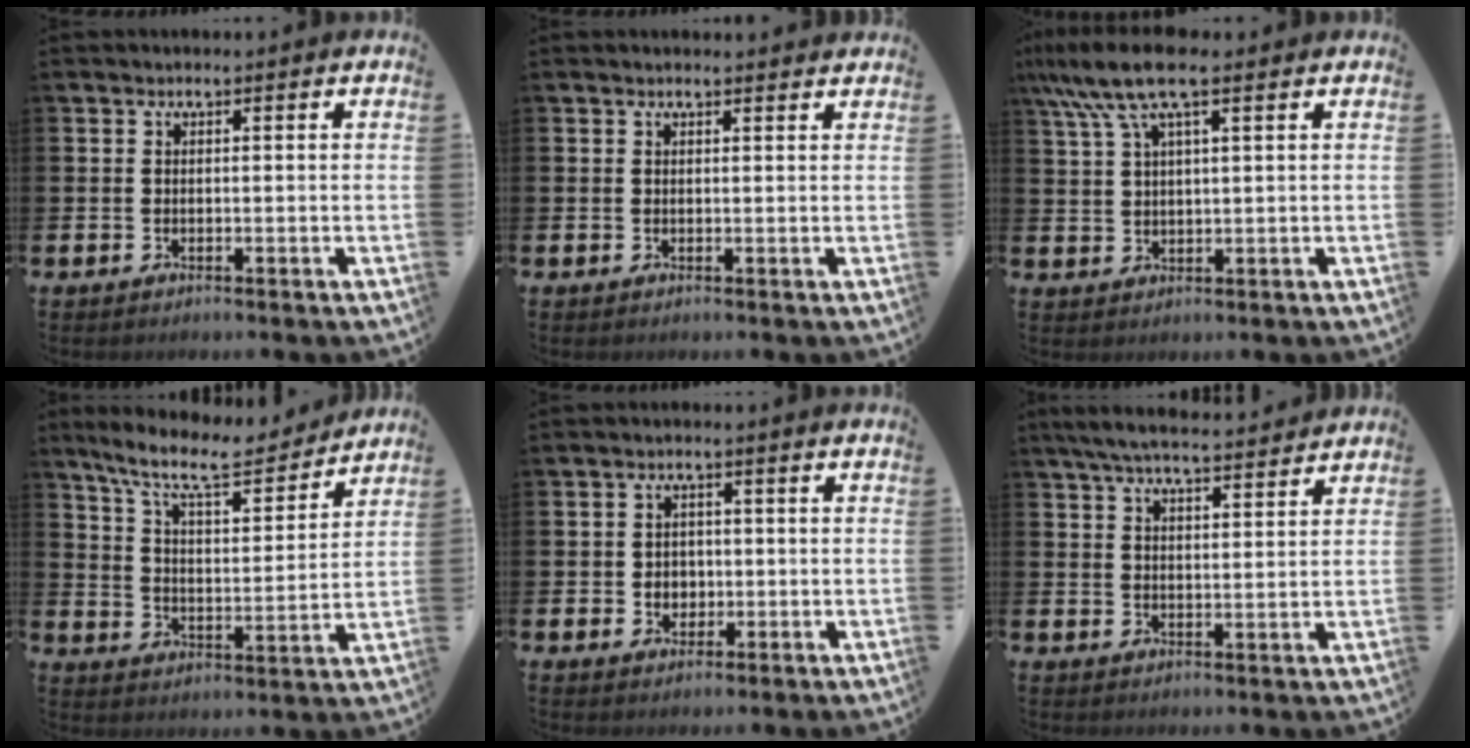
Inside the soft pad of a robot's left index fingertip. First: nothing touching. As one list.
[{"total": 0.5, "force": [0.5, 0.0, 0.2], "torque": [0.005, -0.001, 0.007]}, {"total": 8.4, "force": [5.5, 2.2, 6.0], "torque": [-0.126, -0.005, 0.098]}, {"total": 9.6, "force": [8.4, 2.0, 4.2], "torque": [-0.112, -0.050, 0.146]}, {"total": 2.5, "force": [-0.2, 2.3, 0.9], "torque": [0.000, 0.000, -0.014]}, {"total": 5.8, "force": [5.5, 0.4, 1.8], "torque": [-0.048, -0.027, 0.099]}]